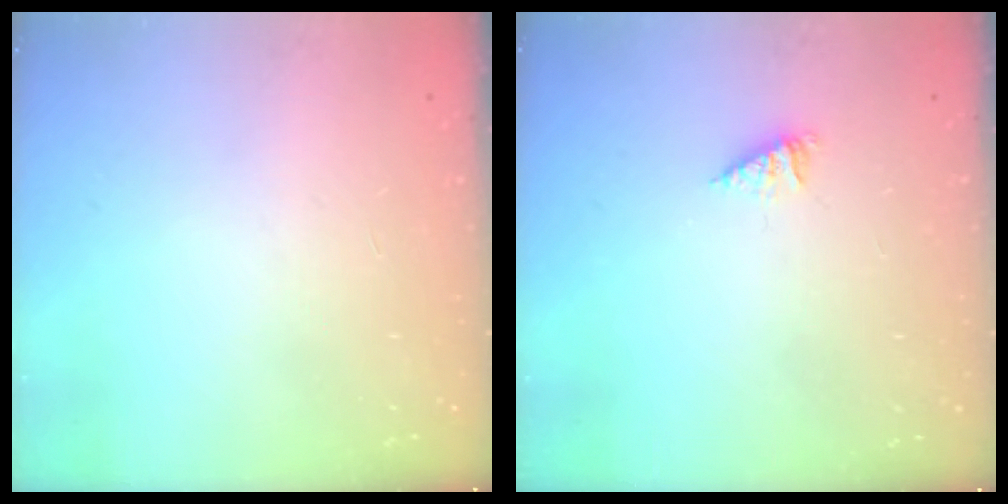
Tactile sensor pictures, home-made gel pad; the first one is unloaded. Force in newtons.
{"total": 1.4, "press": 1.4, "slide": 0.2}